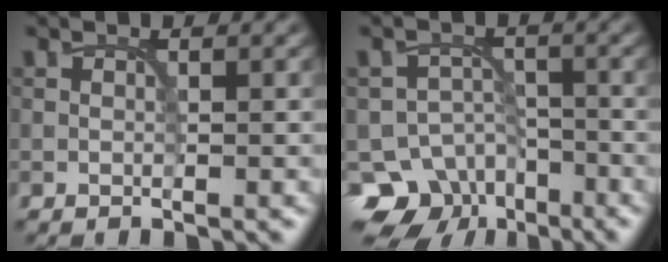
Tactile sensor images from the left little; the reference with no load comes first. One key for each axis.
{"total": 6.9, "fx": -4.4, "fy": 4.9, "fz": 1.9, "tx": -0.009, "ty": -0.012, "tz": -0.073}